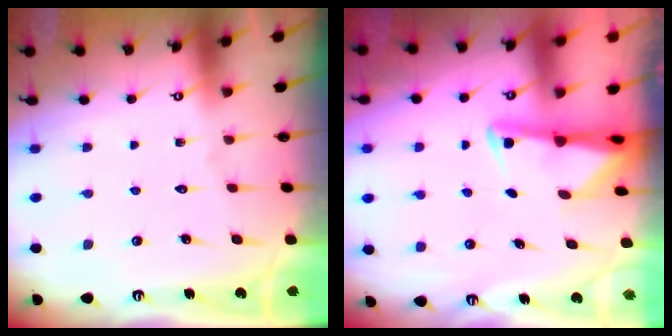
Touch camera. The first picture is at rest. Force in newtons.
{"total": 3.6, "press": 3.6, "slide": 0.5}